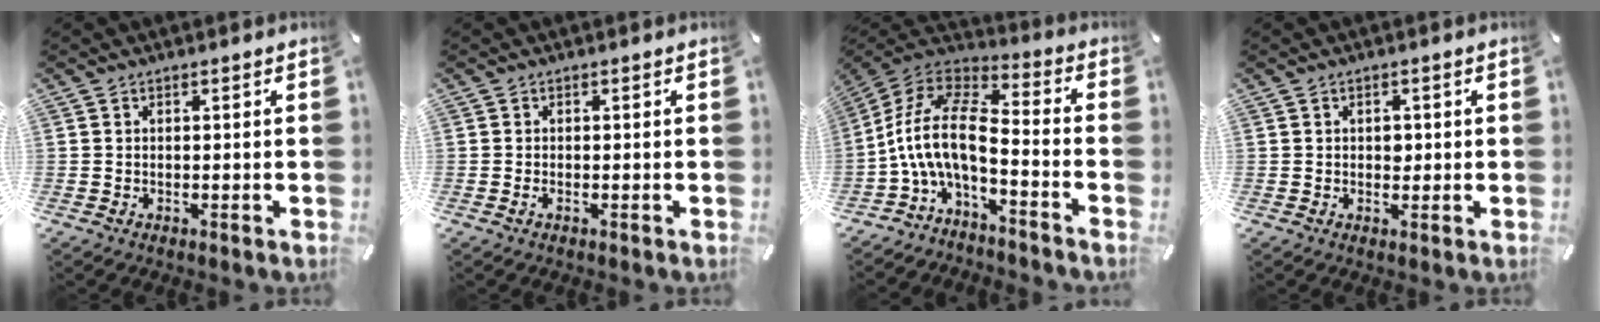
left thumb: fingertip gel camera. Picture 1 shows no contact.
{"total": 0.8, "force": [-0.3, 0.2, 0.7], "torque": [-0.014, -0.003, -0.005]}
{"total": 13.6, "force": [-3.6, 6.1, 11.6], "torque": [-0.253, 0.004, -0.072]}
{"total": 1.8, "force": [0.1, 1.5, 1.0], "torque": [-0.005, 0.000, -0.004]}